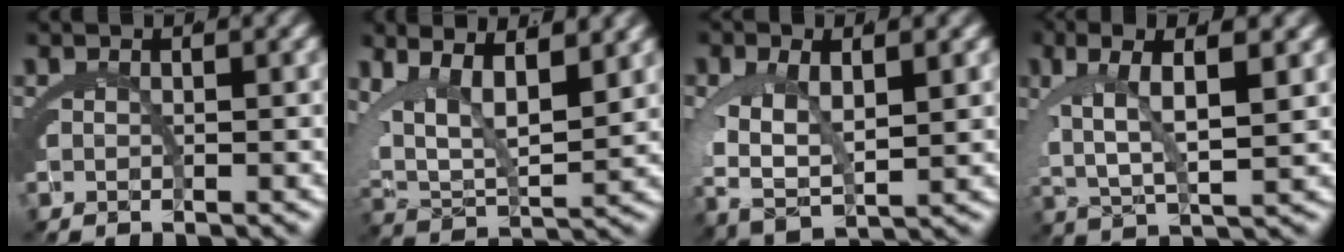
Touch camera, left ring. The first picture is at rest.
{"total": 10.0, "force": [1.9, 7.0, 6.8], "torque": [-0.138, -0.020, 0.033]}
{"total": 6.4, "force": [-0.3, 4.2, 4.8], "torque": [-0.122, -0.029, 0.011]}
{"total": 6.3, "force": [1.5, 2.5, 5.6], "torque": [-0.102, -0.001, 0.033]}